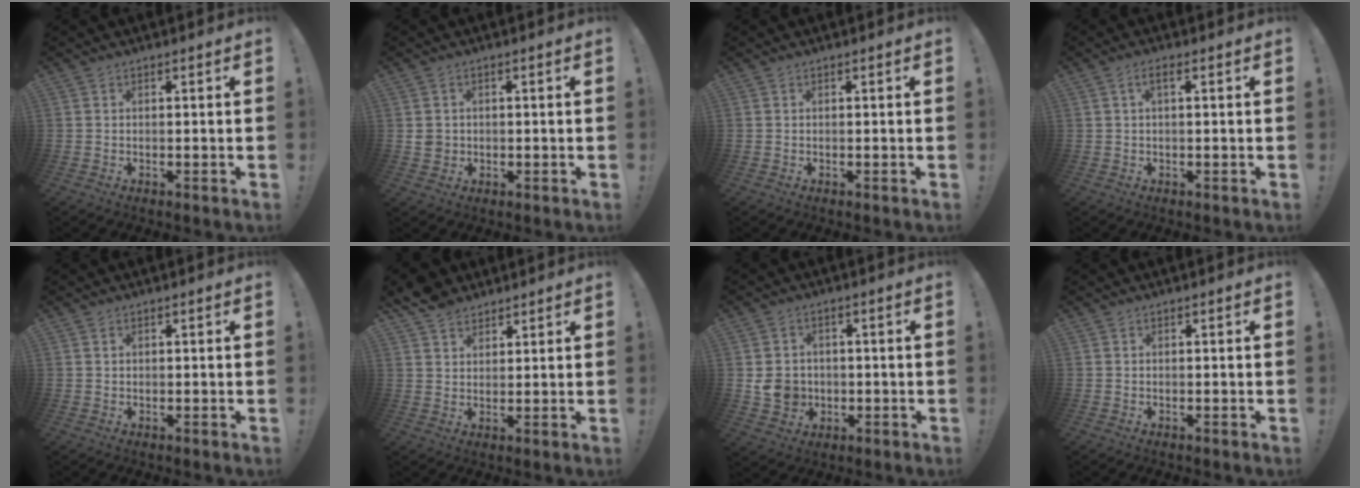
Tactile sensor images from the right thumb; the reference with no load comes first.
{"total": 3.3, "force": [0.4, 3.1, 0.9], "torque": [-0.022, 0.003, 0.008]}
{"total": 0.0}
{"total": 2.3, "force": [0.4, 0.7, 2.1], "torque": [-0.034, 0.003, 0.004]}
{"total": 0.7, "force": [0.4, 0.6, 0.1], "torque": [0.003, 0.000, 0.008]}
{"total": 6.3, "force": [5.1, 3.5, 1.1], "torque": [-0.018, -0.033, 0.098]}
{"total": 8.2, "force": [-0.5, 7.6, 2.9], "torque": [-0.058, 0.009, -0.003]}
{"total": 0.0}